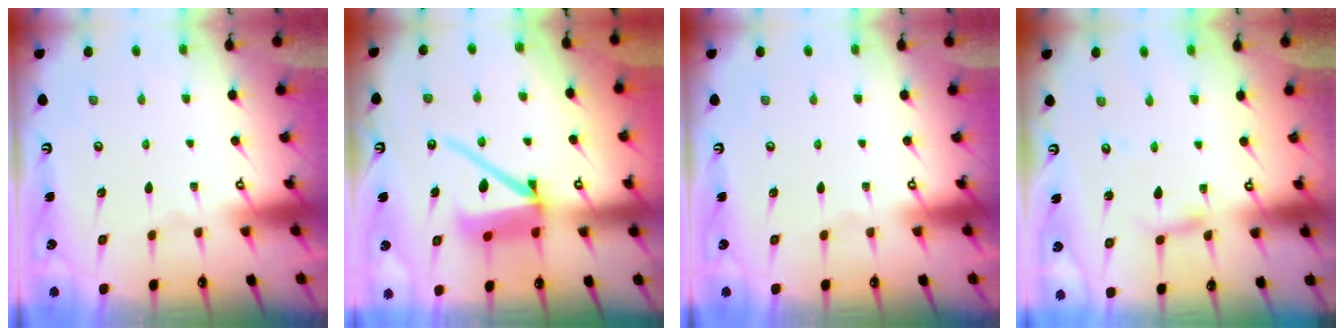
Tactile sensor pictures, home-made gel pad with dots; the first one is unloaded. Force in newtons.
{"total": 12.1, "press": 12.0, "slide": 1.6}
{"total": 0.0}
{"total": 3.7, "press": 3.7, "slide": 0.3}